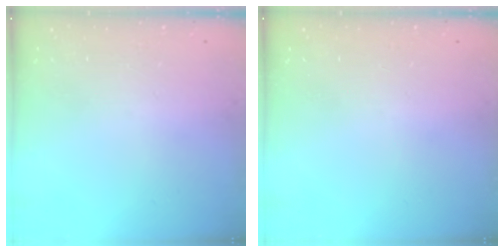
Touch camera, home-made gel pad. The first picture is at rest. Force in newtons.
{"total": 0.0}